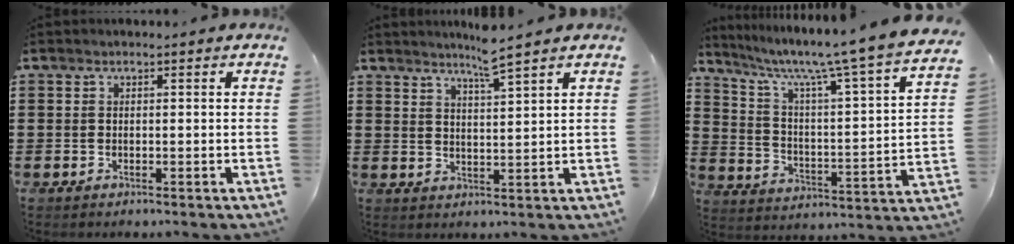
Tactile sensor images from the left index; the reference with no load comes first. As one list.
[{"total": 4.4, "force": [3.7, -0.7, 2.2], "torque": [-0.053, -0.009, 0.064]}, {"total": 8.1, "force": [6.5, -0.5, 4.8], "torque": [-0.112, -0.056, 0.095]}]